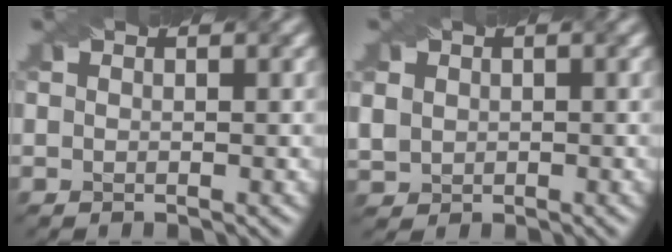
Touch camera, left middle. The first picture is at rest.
{"total": 2.4, "force": [0.7, 2.1, 0.8], "torque": [-0.029, 0.002, 0.021]}